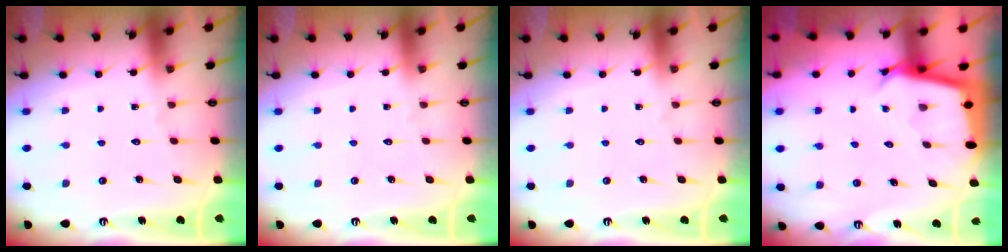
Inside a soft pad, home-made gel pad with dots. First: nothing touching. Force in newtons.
{"total": 0.0}
{"total": 0.0}
{"total": 2.8, "press": 2.8, "slide": 0.0}